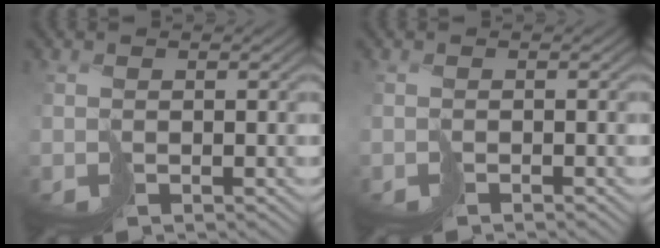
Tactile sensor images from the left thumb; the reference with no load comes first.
{"total": 0.8, "force": [-0.8, 0.0, 0.0], "torque": [0.006, 0.001, -0.015]}